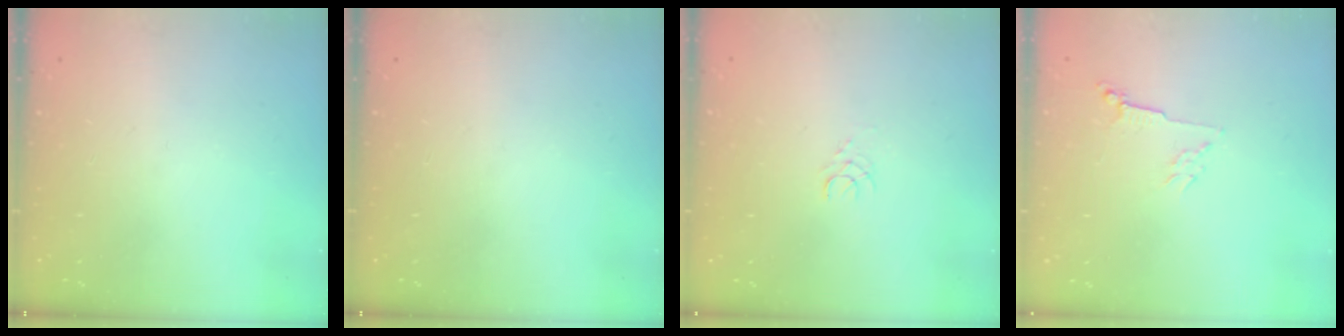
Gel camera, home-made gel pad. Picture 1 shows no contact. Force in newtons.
{"total": 0.0}
{"total": 2.4, "press": 2.4, "slide": 0.3}
{"total": 2.8, "press": 2.7, "slide": 0.6}